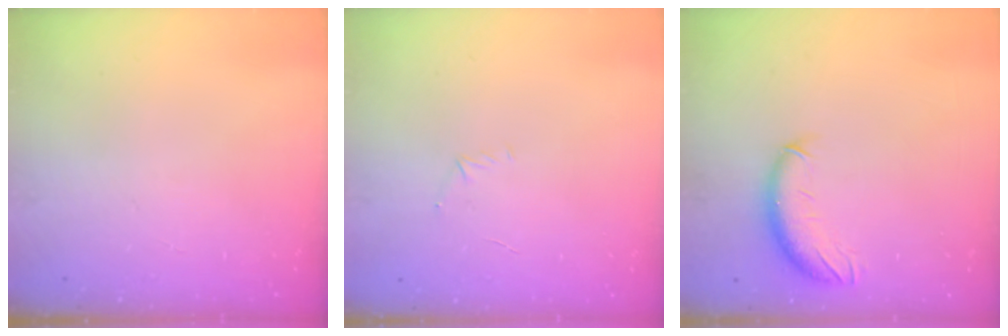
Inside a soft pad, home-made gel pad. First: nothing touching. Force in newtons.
{"total": 4.7, "press": 4.5, "slide": 1.3}
{"total": 10.2, "press": 10.0, "slide": 2.1}